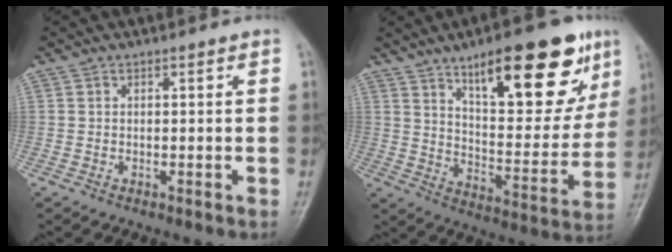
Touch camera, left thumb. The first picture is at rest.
{"total": 23.4, "force": [13.1, 8.4, 17.4], "torque": [-0.208, -0.047, 0.204]}